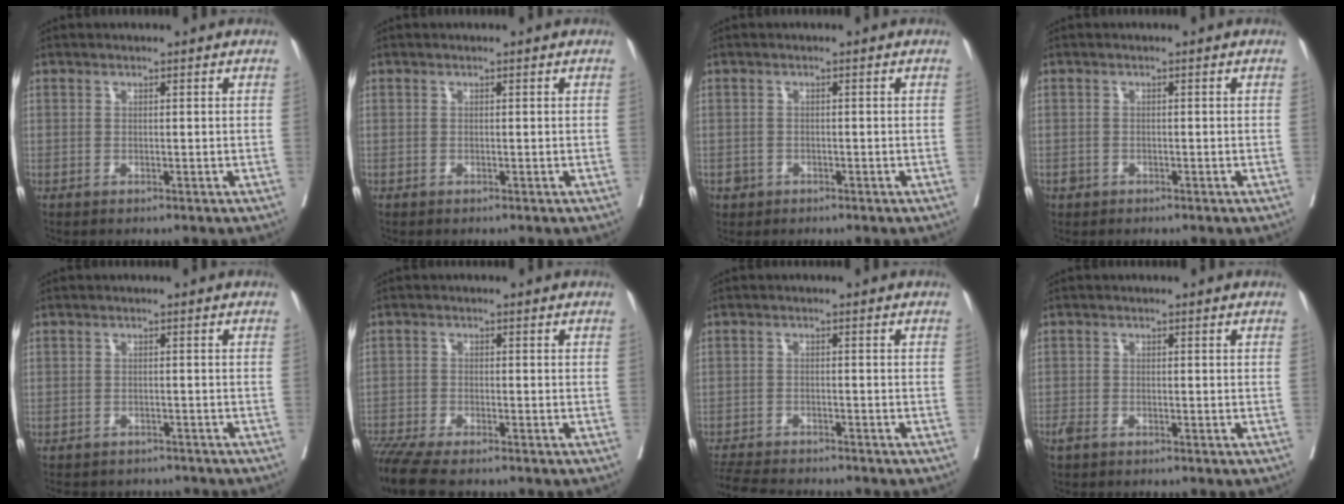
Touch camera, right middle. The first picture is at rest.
{"total": 0.0}
{"total": 1.6, "force": [-0.8, 1.4, 0.1], "torque": [-0.002, 0.006, -0.013]}
{"total": 1.0, "force": [-0.6, 0.8, 0.1], "torque": [-0.003, 0.003, -0.010]}
{"total": 8.5, "force": [-7.8, 3.0, 1.7], "torque": [-0.034, 0.001, -0.093]}
{"total": 8.3, "force": [-7.0, 1.0, 4.4], "torque": [-0.081, -0.018, -0.120]}
{"total": 9.7, "force": [-9.0, 1.3, 3.5], "torque": [-0.060, -0.014, -0.138]}
{"total": 1.9, "force": [-1.4, 0.9, 0.9], "torque": [-0.022, -0.002, -0.025]}